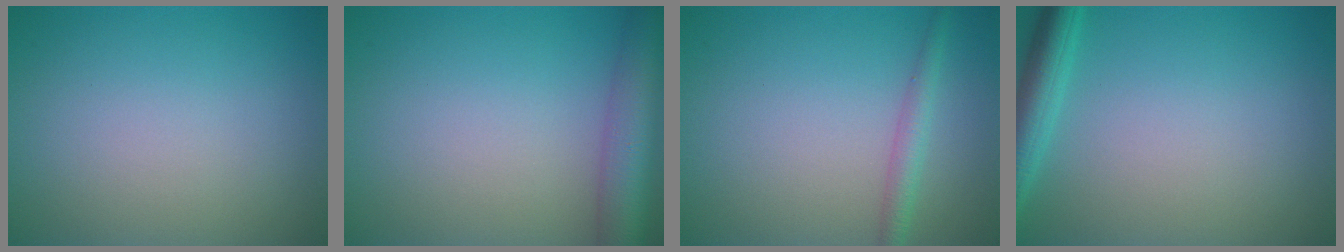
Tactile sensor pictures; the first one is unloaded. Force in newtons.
{"total": 6.1, "press": 6.1, "slide": 0.3}
{"total": 2.0, "press": 2.0, "slide": 0.0}
{"total": 3.5, "press": 3.5, "slide": 0.2}